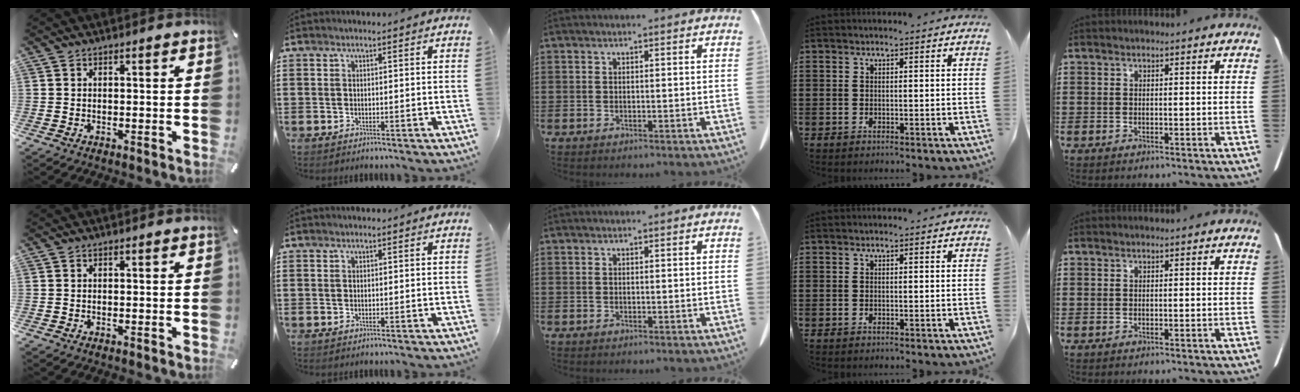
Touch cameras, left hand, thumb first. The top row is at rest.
{}